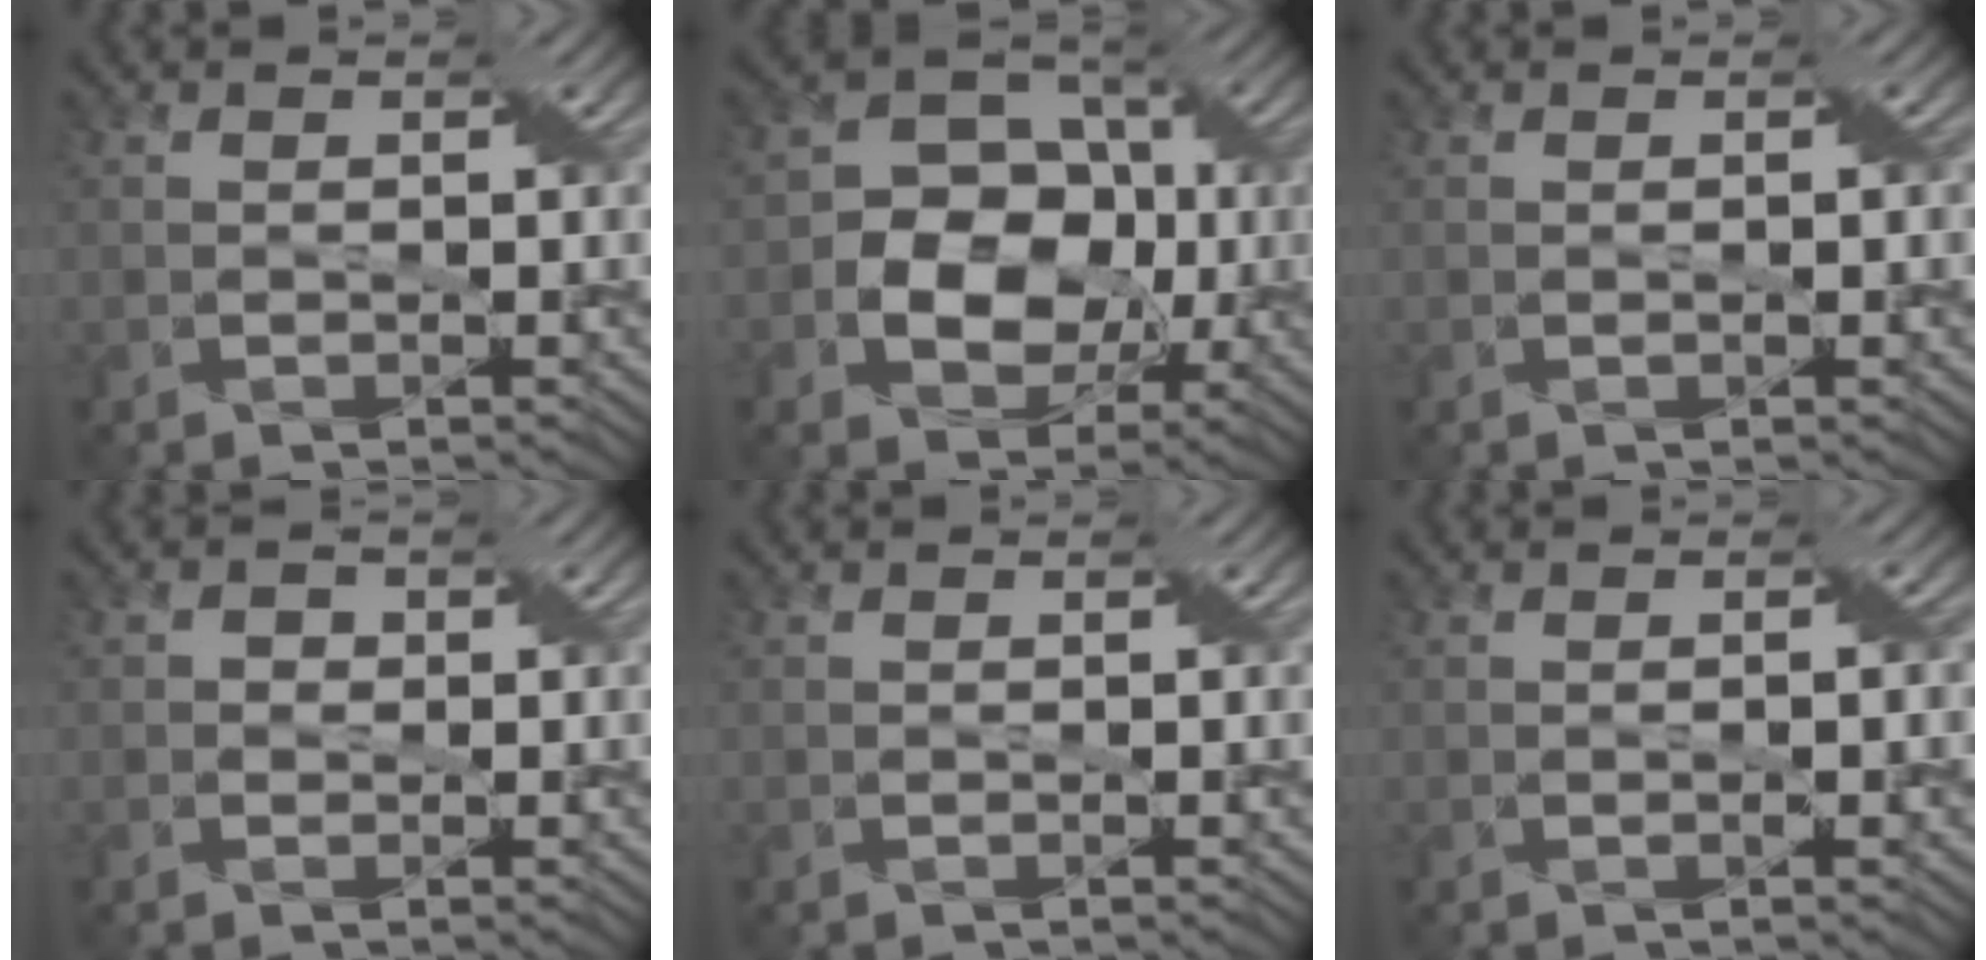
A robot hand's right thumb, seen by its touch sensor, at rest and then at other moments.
{"total": 11.2, "force": [-1.3, 8.7, 7.0], "torque": [-0.115, 0.001, -0.041]}
{"total": 0.9, "force": [0.0, 0.0, 0.9], "torque": [-0.015, 0.001, 0.000]}
{"total": 1.1, "force": [0.0, 1.1, 0.2], "torque": [-0.001, 0.001, -0.004]}
{"total": 0.0}
{"total": 1.8, "force": [-0.1, 0.2, 1.8], "torque": [-0.030, 0.002, 0.000]}